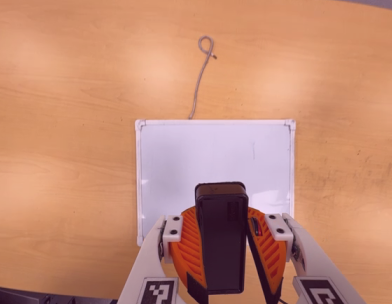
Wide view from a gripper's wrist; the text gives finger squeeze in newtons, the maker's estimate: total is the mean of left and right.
{"total": 10.4, "left": 10.3, "right": 10.5}